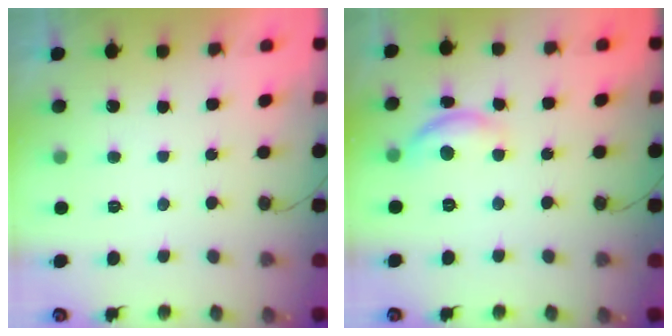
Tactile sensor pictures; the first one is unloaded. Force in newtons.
{"total": 9.3, "press": 9.3, "slide": 0.6}